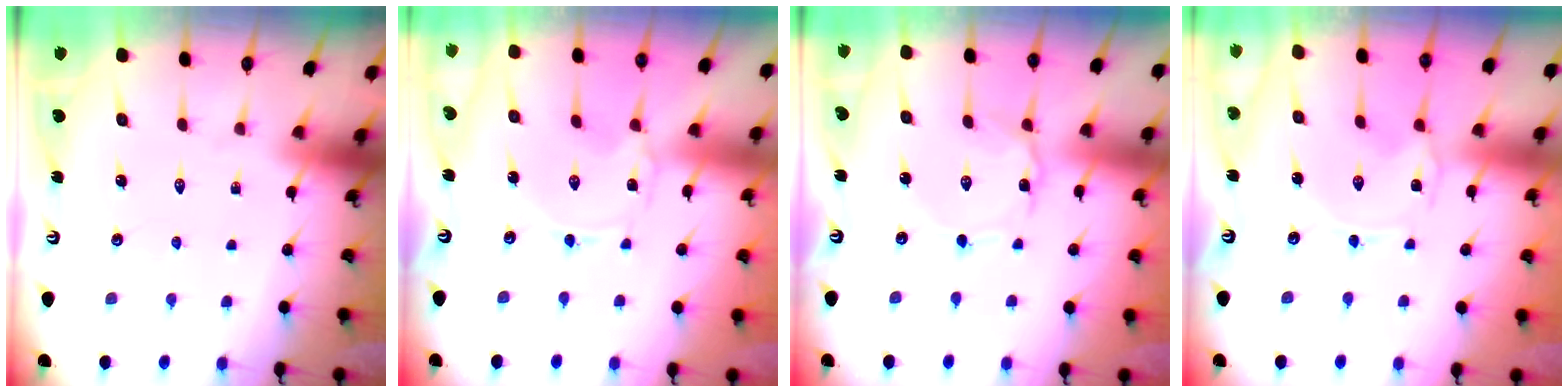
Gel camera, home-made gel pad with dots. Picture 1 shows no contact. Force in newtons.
{"total": 0.0}
{"total": 2.1, "press": 2.0, "slide": 0.2}
{"total": 0.7, "press": 0.7, "slide": 0.1}